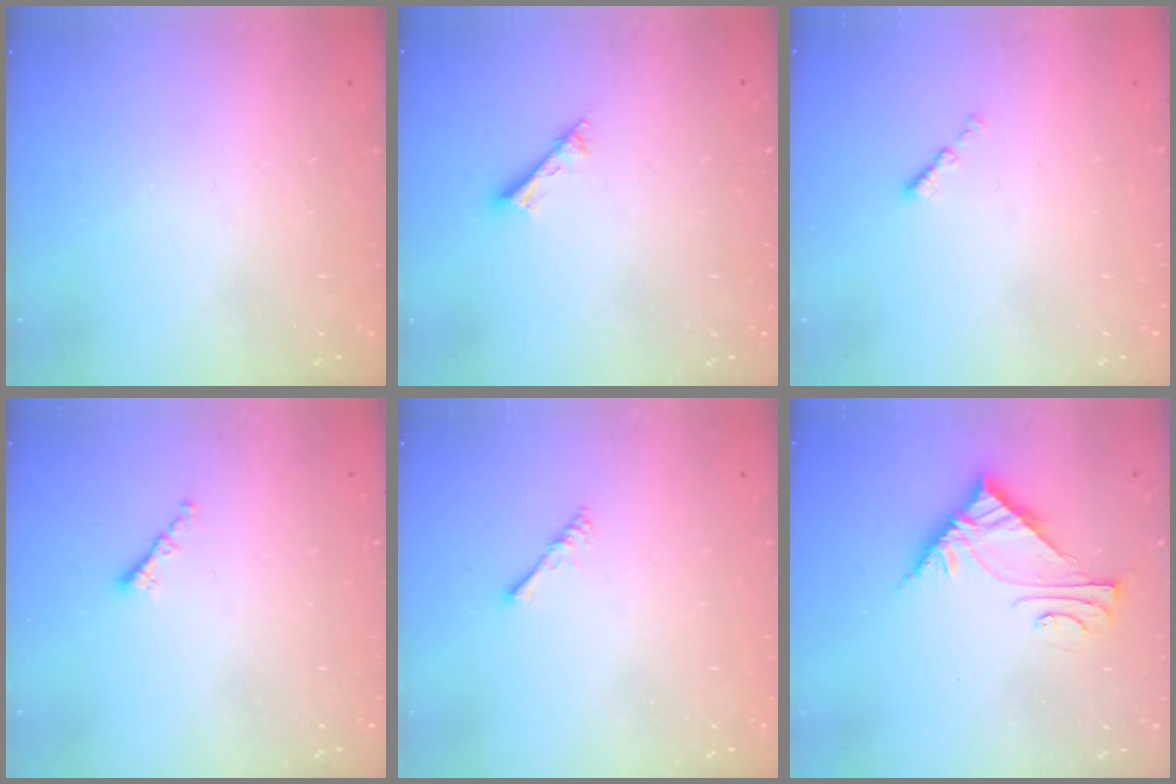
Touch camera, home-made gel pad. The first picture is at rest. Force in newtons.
{"total": 2.6, "press": 2.6, "slide": 0.1}
{"total": 0.0}
{"total": 1.3, "press": 1.2, "slide": 0.5}
{"total": 1.7, "press": 1.6, "slide": 0.4}
{"total": 6.9, "press": 6.8, "slide": 0.5}